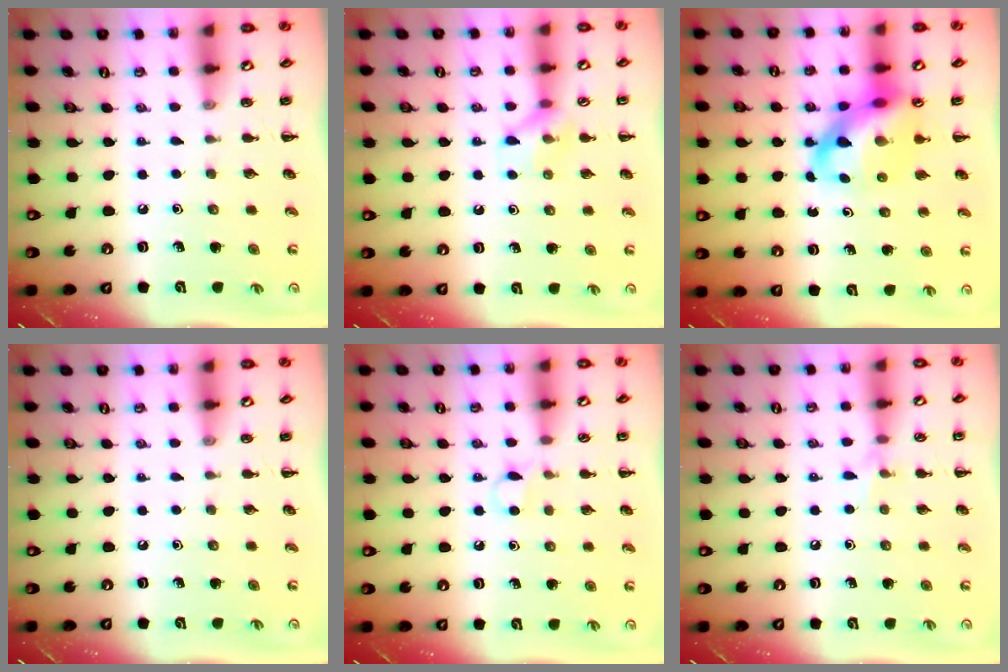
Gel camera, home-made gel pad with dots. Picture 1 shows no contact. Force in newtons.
{"total": 8.6, "press": 8.5, "slide": 1.3}
{"total": 12.2, "press": 11.7, "slide": 3.2}
{"total": 0.0}
{"total": 3.7, "press": 3.5, "slide": 1.1}
{"total": 5.8, "press": 5.5, "slide": 1.6}